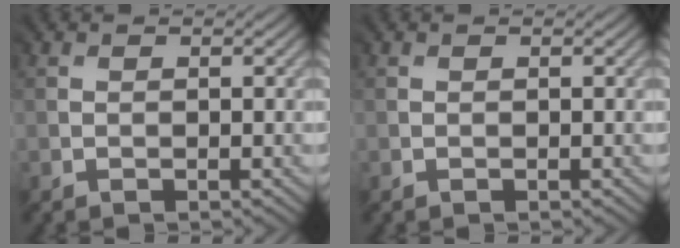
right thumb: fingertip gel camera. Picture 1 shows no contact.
{"total": 0.0}